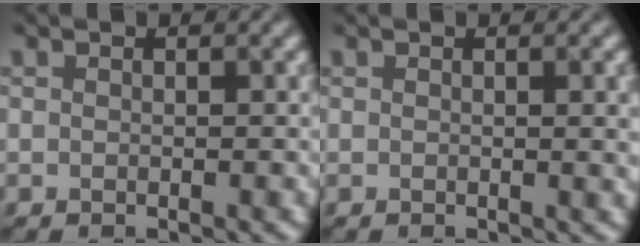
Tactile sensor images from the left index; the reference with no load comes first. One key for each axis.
{"total": 2.4, "fx": 0.4, "fy": 0.7, "fz": 2.3, "tx": -0.019, "ty": 0.003, "tz": 0.003}